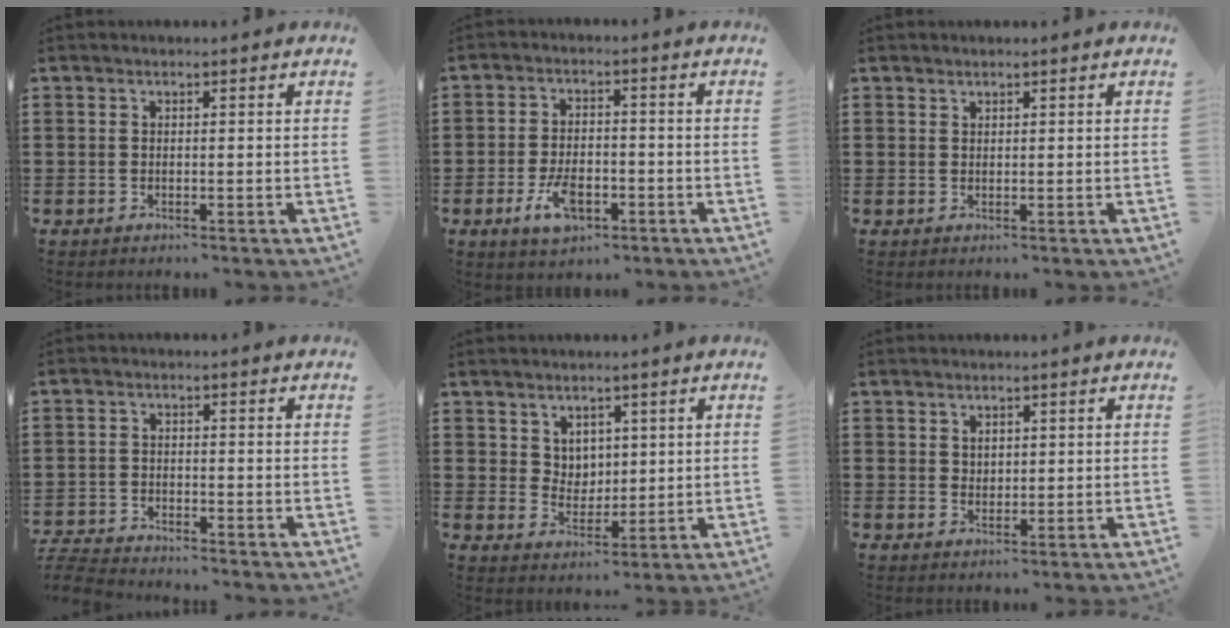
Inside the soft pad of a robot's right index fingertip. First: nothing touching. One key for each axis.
{"total": 6.2, "fx": -2.5, "fy": 3.1, "fz": 4.7, "tx": -0.102, "ty": 0.000, "tz": -0.049}
{"total": 0.8, "fx": 0.7, "fy": 0.3, "fz": 0.0, "tx": -0.001, "ty": 0.001, "tz": 0.015}
{"total": 3.6, "fx": -3.6, "fy": 0.2, "fz": 0.3, "tx": -0.023, "ty": -0.007, "tz": -0.080}
{"total": 4.3, "fx": 2.7, "fy": 3.3, "fz": 0.6, "tx": -0.020, "ty": 0.001, "tz": 0.049}
{"total": 1.7, "fx": 1.3, "fy": 1.1, "fz": 0.3, "tx": -0.009, "ty": 0.004, "tz": 0.025}